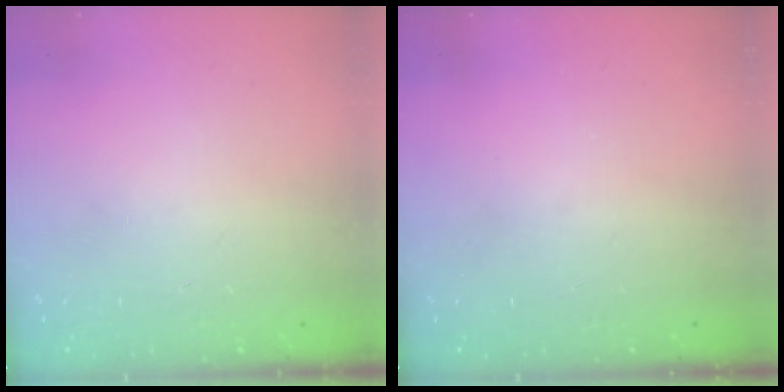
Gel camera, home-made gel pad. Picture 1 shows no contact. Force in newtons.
{"total": 0.0}